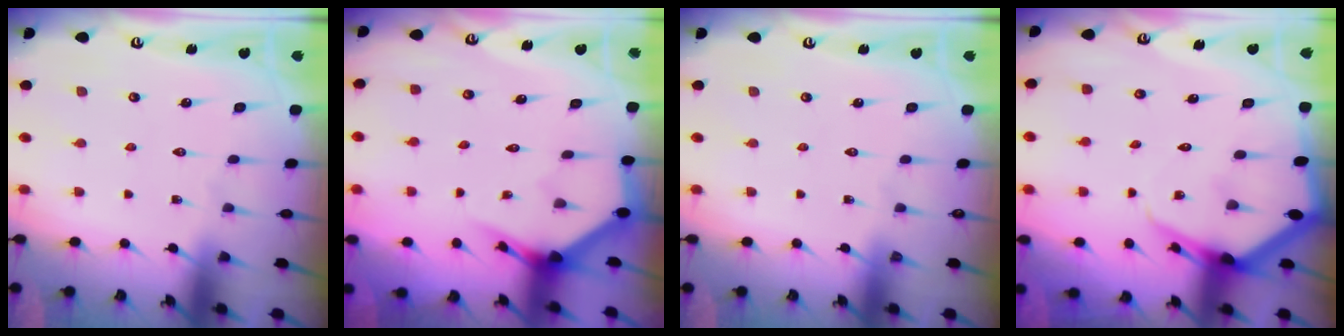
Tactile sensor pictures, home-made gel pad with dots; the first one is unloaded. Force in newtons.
{"total": 4.0, "press": 4.0, "slide": 0.2}
{"total": 0.0}
{"total": 6.1, "press": 6.0, "slide": 0.5}